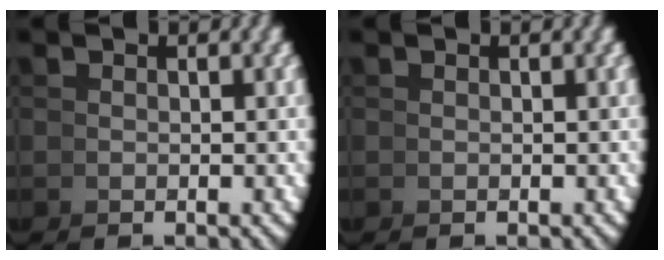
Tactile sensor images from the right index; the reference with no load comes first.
{"total": 0.0}